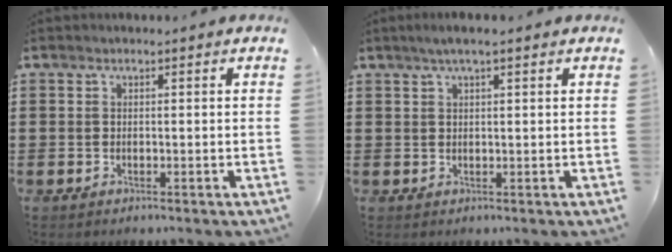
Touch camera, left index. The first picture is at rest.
{"total": 2.4, "force": [1.4, 0.2, 1.9], "torque": [-0.037, 0.003, 0.025]}